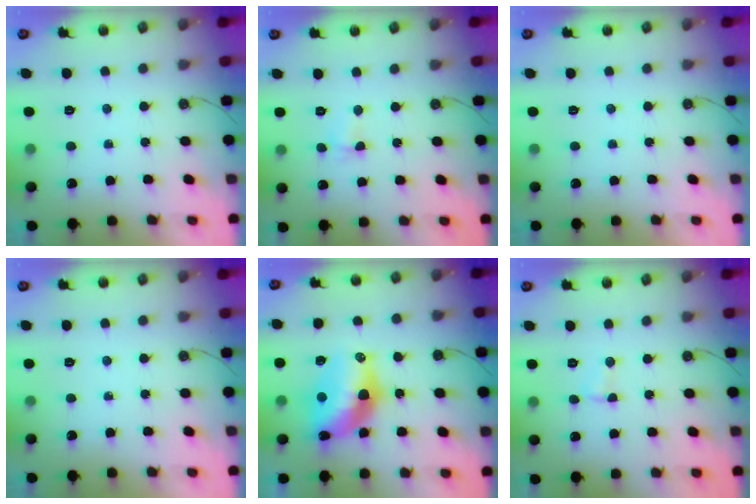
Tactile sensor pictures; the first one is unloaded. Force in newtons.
{"total": 2.5, "press": 2.1, "slide": 1.4}
{"total": 0.0}
{"total": 0.0}
{"total": 14.3, "press": 13.7, "slide": 4.0}
{"total": 4.2, "press": 2.3, "slide": 3.5}